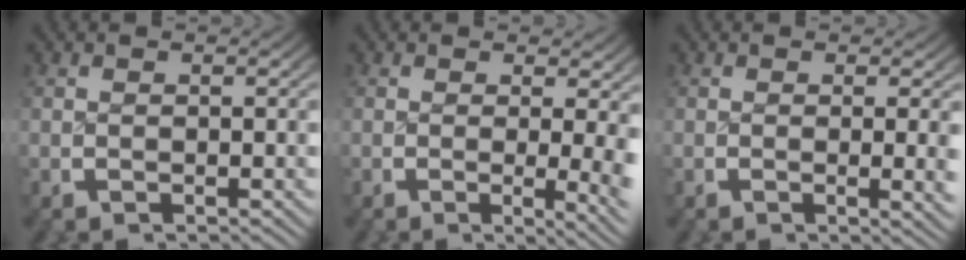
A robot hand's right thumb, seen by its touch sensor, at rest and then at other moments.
{"total": 3.8, "force": [-0.5, 1.3, 3.6], "torque": [-0.047, -0.017, -0.006]}
{"total": 2.6, "force": [-0.1, 0.6, 2.5], "torque": [-0.030, -0.003, -0.002]}